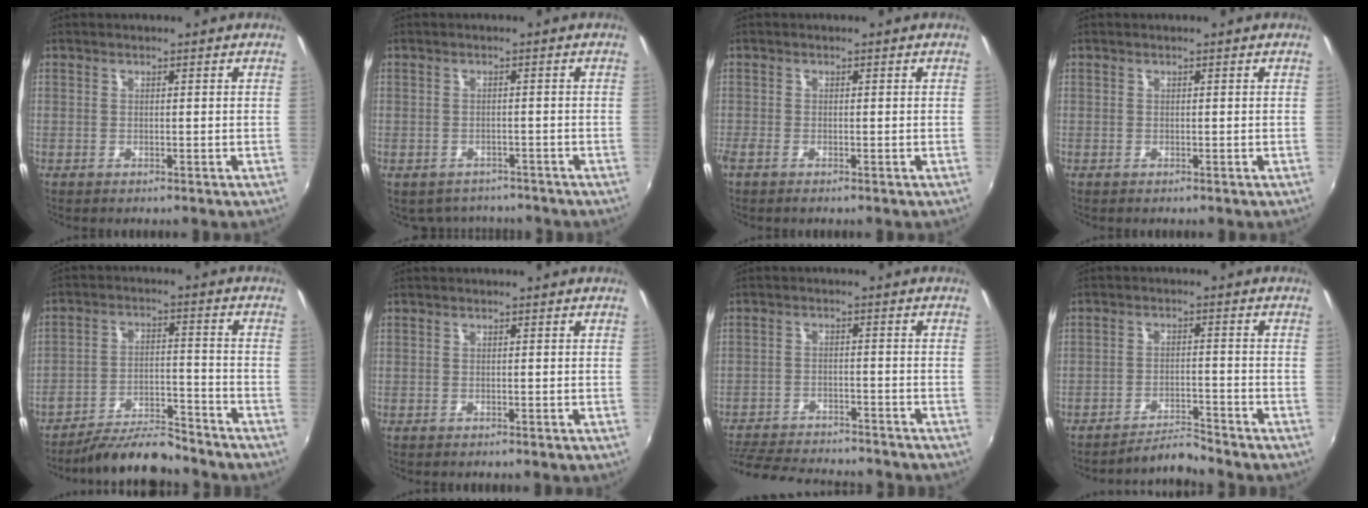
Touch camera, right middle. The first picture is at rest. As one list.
[{"total": 5.5, "force": [-4.7, 2.6, 0.9], "torque": [-0.025, -0.009, -0.062]}, {"total": 1.2, "force": [-0.9, 0.1, 0.8], "torque": [-0.018, -0.005, -0.020]}, {"total": 0.0}, {"total": 11.3, "force": [-10.5, 2.1, 3.9], "torque": [-0.090, 0.000, -0.168]}, {"total": 0.0}, {"total": 17.7, "force": [-15.6, 4.3, 7.2], "torque": [-0.158, -0.018, -0.228]}, {"total": 4.6, "force": [-4.5, -0.9, -0.1], "torque": [-0.013, 0.012, -0.079]}]